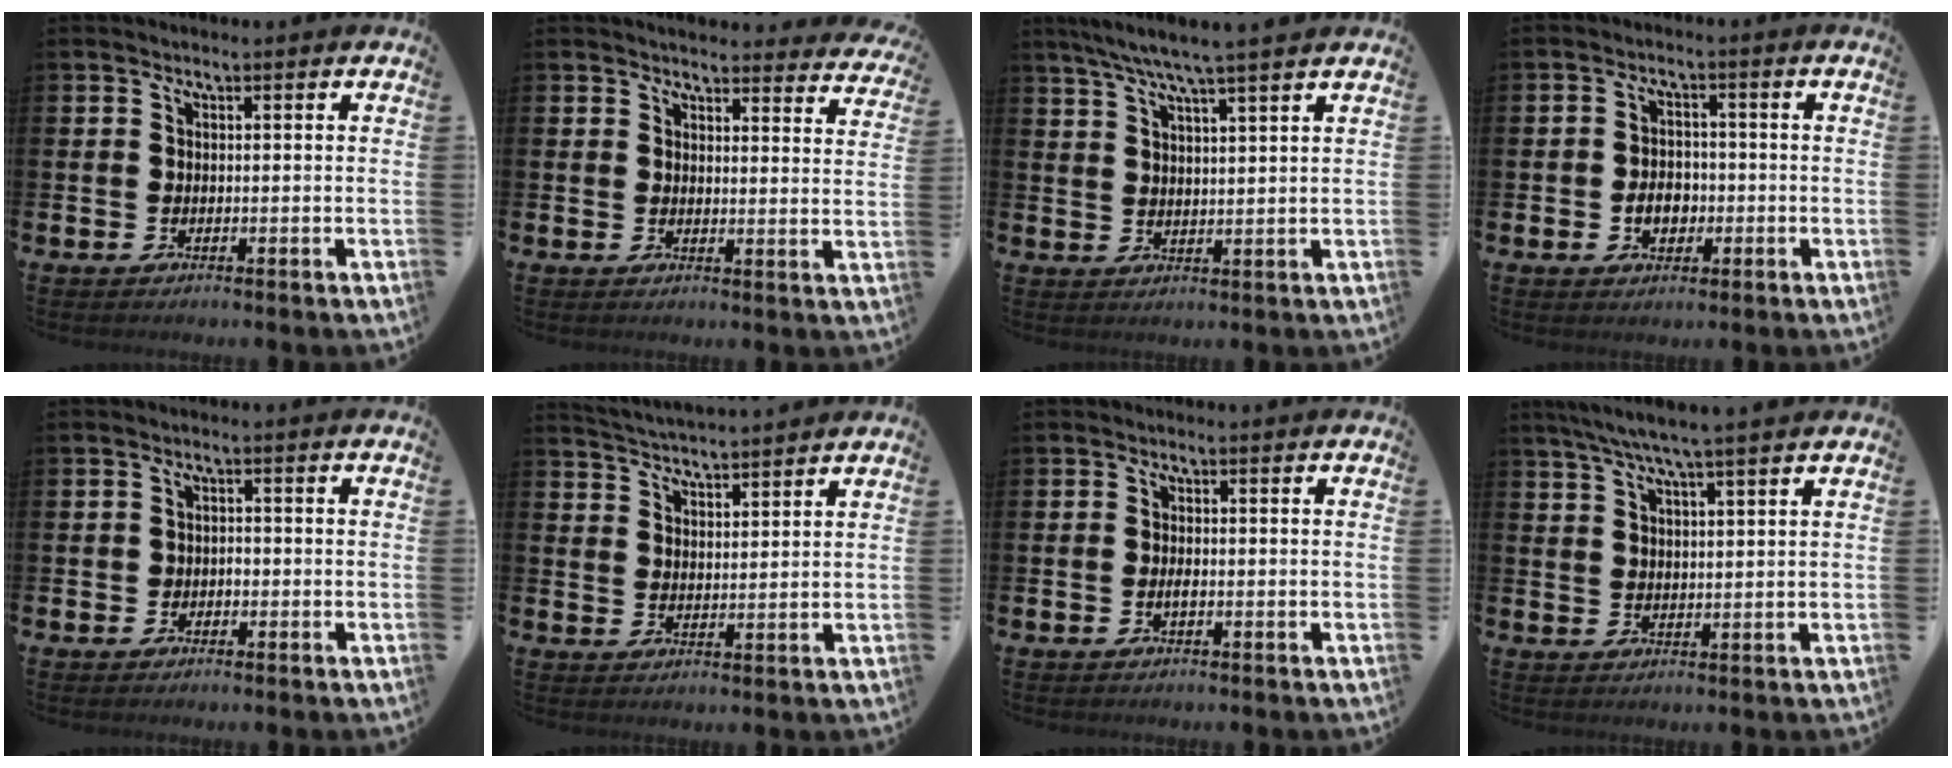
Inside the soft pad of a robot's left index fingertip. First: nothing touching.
{"total": 3.7, "force": [3.7, 0.6, 0.1], "torque": [0.000, -0.026, 0.065]}
{"total": 5.7, "force": [5.1, -0.7, 2.3], "torque": [-0.065, -0.018, 0.091]}
{"total": 3.5, "force": [-0.9, 2.6, 2.1], "torque": [-0.023, -0.004, -0.024]}
{"total": 1.3, "force": [-0.3, 1.1, 0.6], "torque": [-0.001, 0.000, -0.011]}
{"total": 4.4, "force": [4.3, -0.2, -0.3], "torque": [-0.014, -0.025, 0.078]}
{"total": 0.9, "force": [-0.3, 0.2, 0.8], "torque": [-0.020, 0.000, -0.003]}
{"total": 5.3, "force": [4.7, -0.5, 2.3], "torque": [-0.063, -0.012, 0.085]}